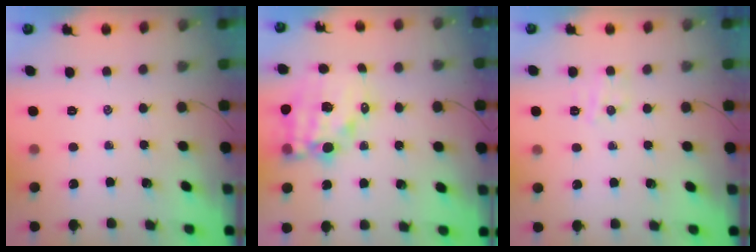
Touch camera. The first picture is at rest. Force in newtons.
{"total": 14.5, "press": 14.0, "slide": 3.9}
{"total": 4.0, "press": 3.9, "slide": 0.8}